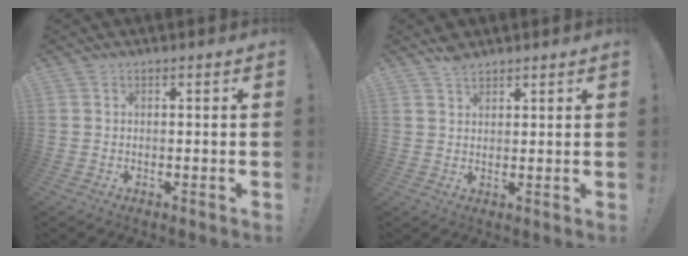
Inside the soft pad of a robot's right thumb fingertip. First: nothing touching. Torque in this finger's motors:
{"motor_torque": [-0.37, 0.40, 0.10, -0.36, 0.00]}